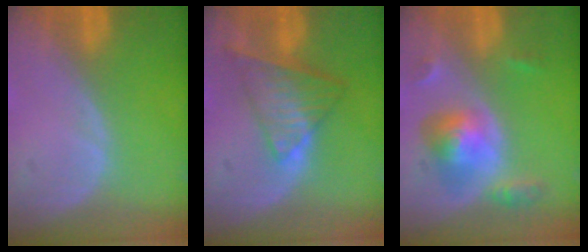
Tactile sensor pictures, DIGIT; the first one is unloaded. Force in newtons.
{"total": 7.5, "press": 6.5, "slide": 3.8}
{"total": 6.1, "press": 5.7, "slide": 2.2}